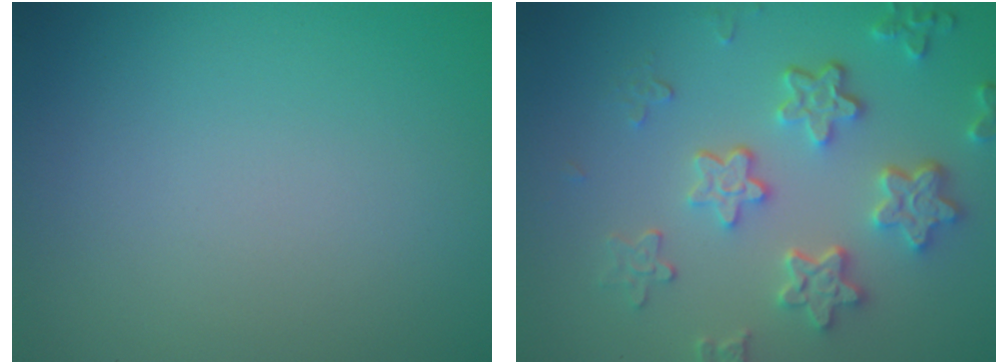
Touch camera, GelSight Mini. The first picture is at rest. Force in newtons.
{"total": 5.3, "press": 4.2, "slide": 3.3}